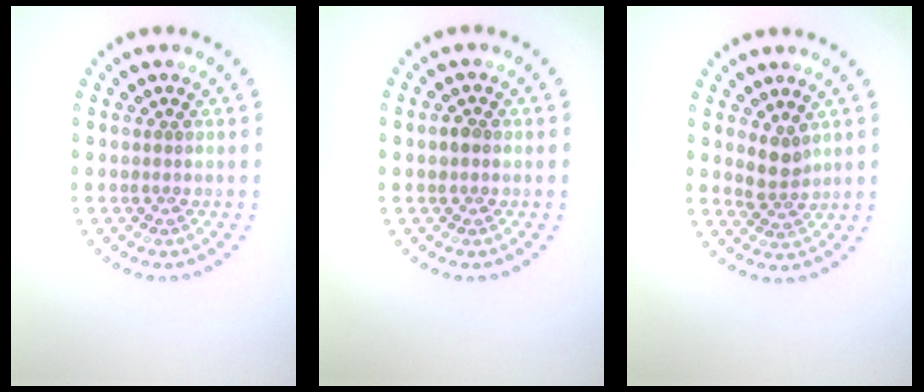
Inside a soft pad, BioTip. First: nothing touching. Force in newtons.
{"total": 1.2, "press": 1.1, "slide": 0.4}
{"total": 2.2, "press": 1.9, "slide": 1.1}